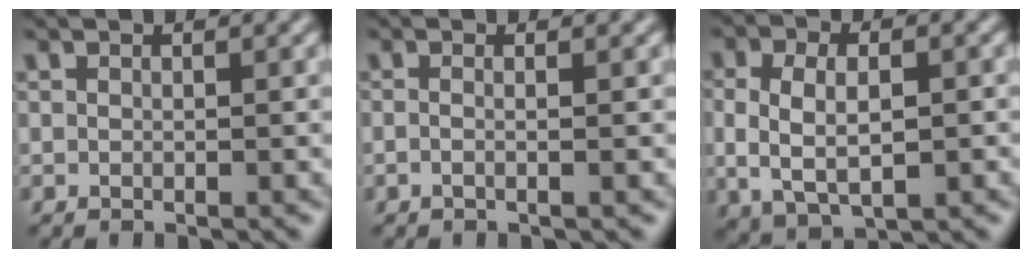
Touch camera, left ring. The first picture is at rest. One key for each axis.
{"total": 2.4, "fx": 0.4, "fy": 1.3, "fz": 2.0, "tx": -0.009, "ty": -0.002, "tz": -0.023}
{"total": 5.7, "fx": -0.5, "fy": 3.4, "fz": 4.5, "tx": -0.093, "ty": -0.008, "tz": 0.005}